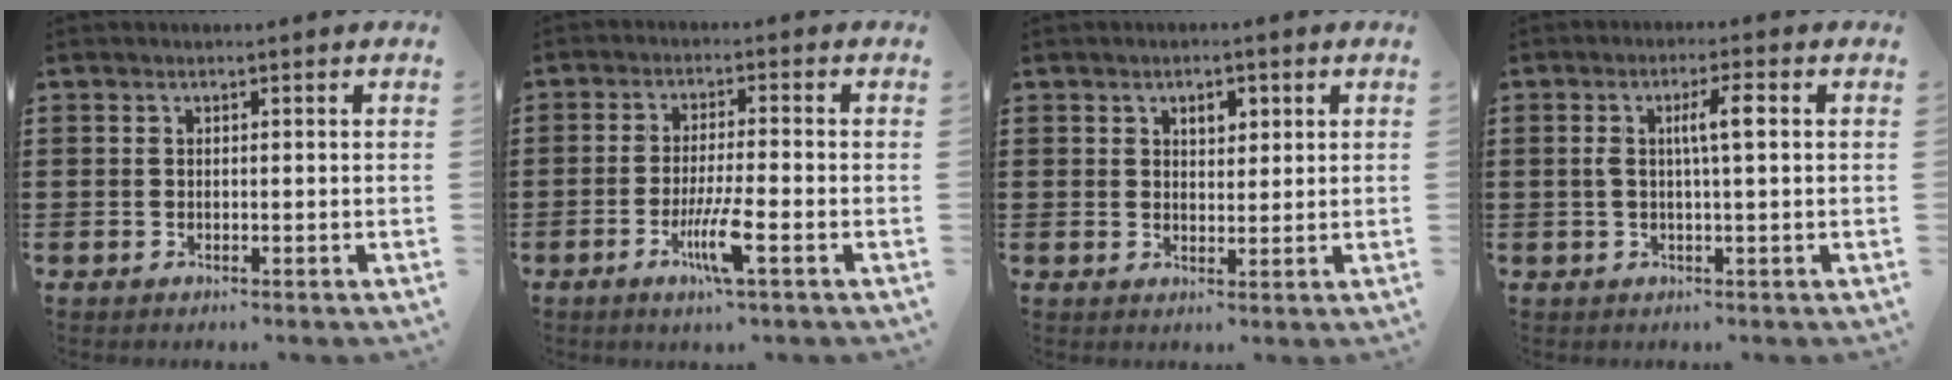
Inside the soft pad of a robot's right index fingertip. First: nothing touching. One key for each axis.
{"total": 6.6, "fx": -2.8, "fy": 0.6, "fz": 5.9, "tx": -0.114, "ty": -0.014, "tz": -0.052}
{"total": 2.6, "fx": 1.2, "fy": 1.7, "fz": 1.6, "tx": -0.022, "ty": 0.002, "tz": 0.017}
{"total": 4.2, "fx": 0.6, "fy": 0.6, "fz": 4.1, "tx": -0.079, "ty": 0.004, "tz": 0.006}